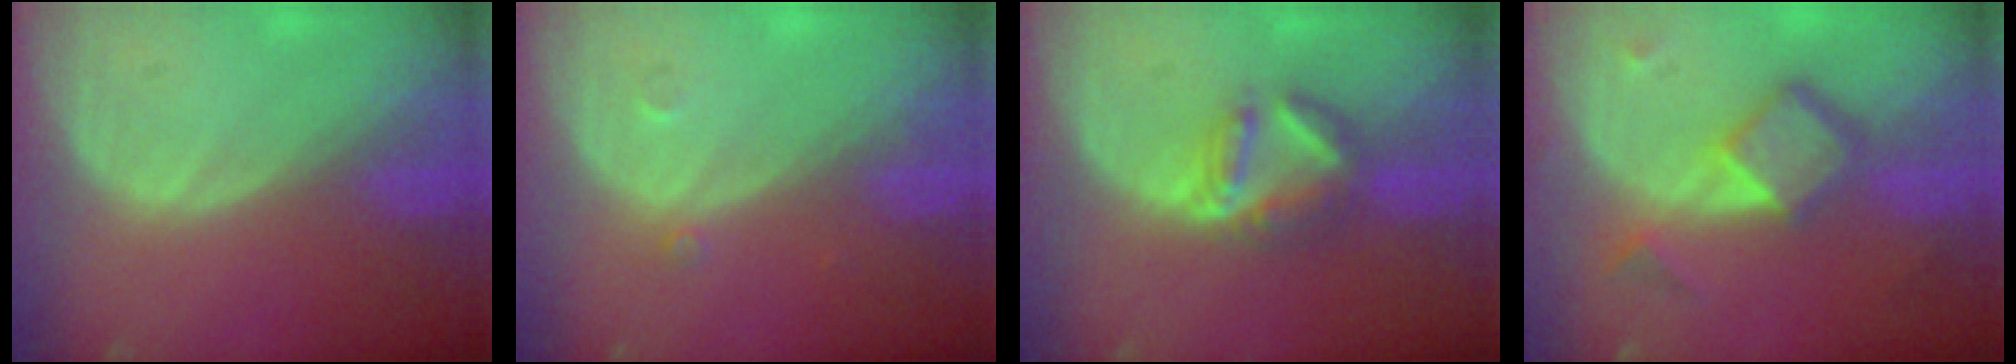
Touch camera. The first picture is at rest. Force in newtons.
{"total": 0.8, "press": 0.8, "slide": 0.1}
{"total": 5.9, "press": 5.4, "slide": 2.3}
{"total": 6.7, "press": 5.8, "slide": 3.5}